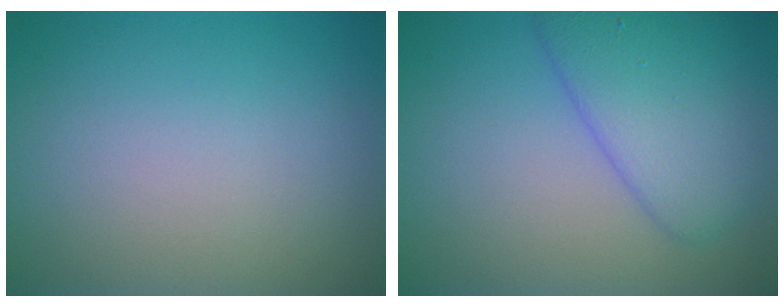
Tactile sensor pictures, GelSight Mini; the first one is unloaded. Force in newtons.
{"total": 5.4, "press": 5.4, "slide": 0.2}